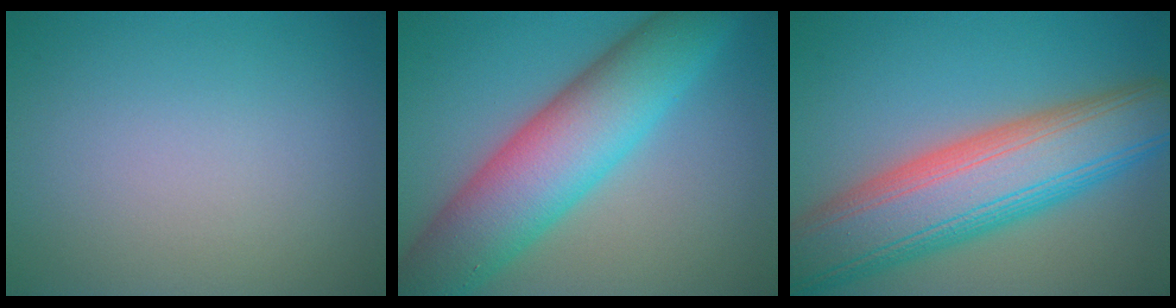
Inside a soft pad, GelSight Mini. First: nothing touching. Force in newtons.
{"total": 10.5, "press": 10.5, "slide": 0.0}
{"total": 12.0, "press": 11.9, "slide": 0.5}